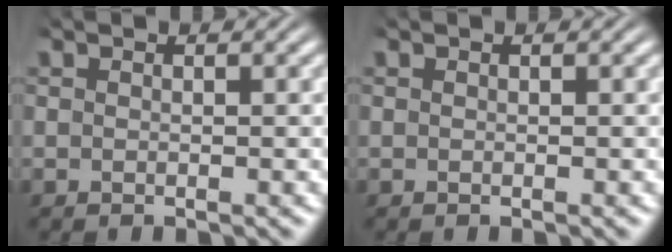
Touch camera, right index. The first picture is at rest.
{"total": 0.0}